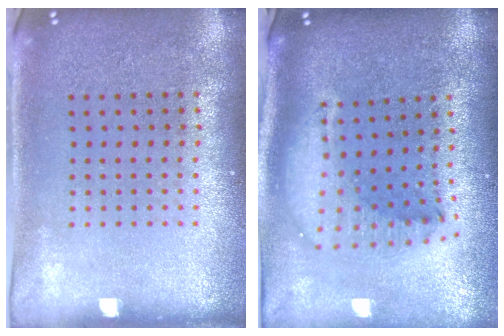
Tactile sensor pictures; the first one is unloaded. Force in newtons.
{"total": 2.1, "press": 1.6, "slide": 1.3}